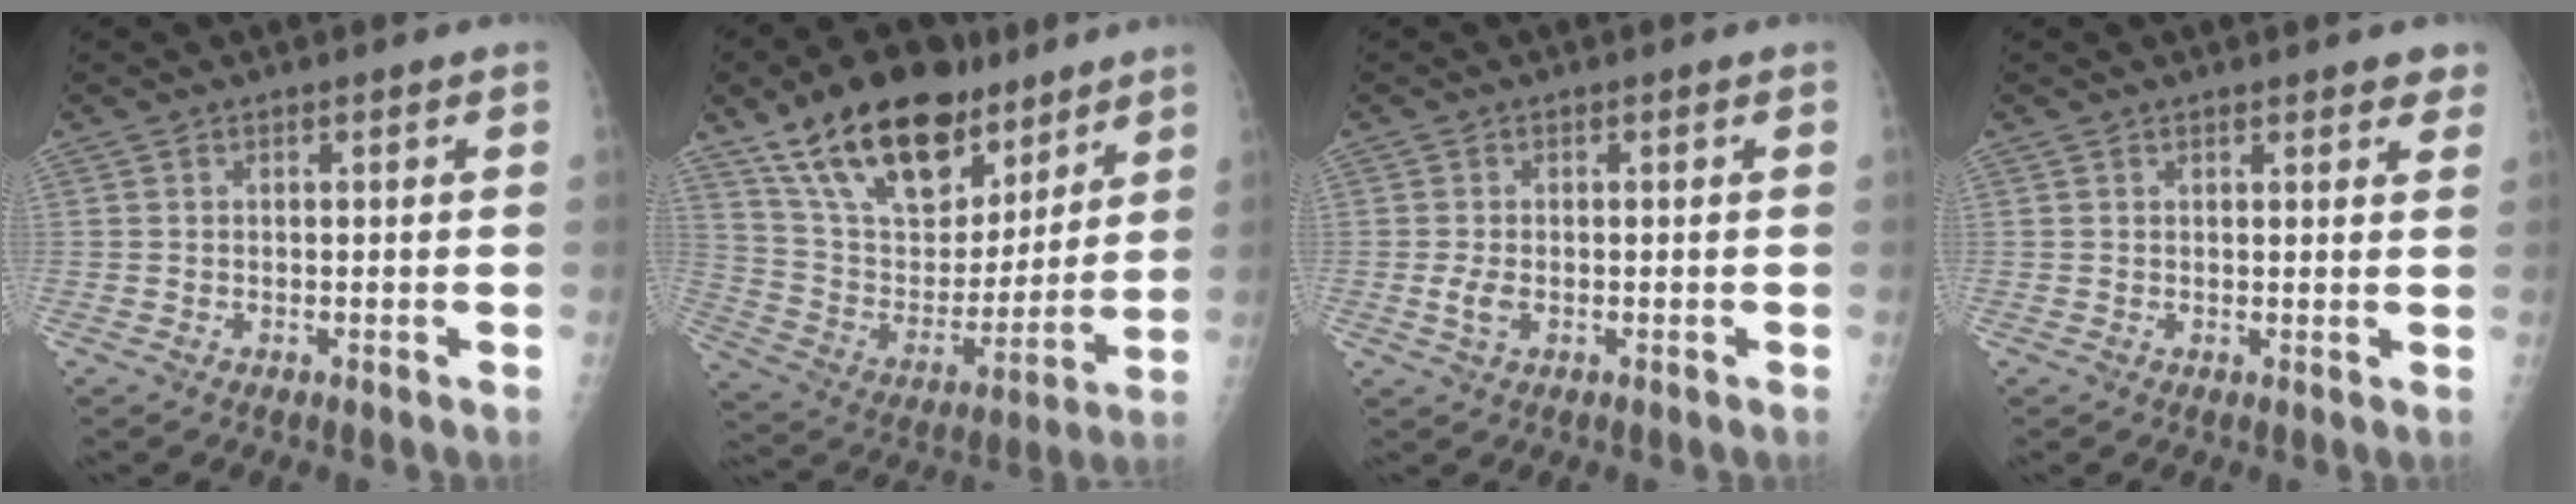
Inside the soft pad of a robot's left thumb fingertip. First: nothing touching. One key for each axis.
{"total": 23.7, "fx": 15.3, "fy": 12.4, "fz": 13.2, "tx": -0.188, "ty": -0.046, "tz": 0.274}
{"total": 2.4, "fx": -0.4, "fy": 1.4, "fz": 1.9, "tx": -0.041, "ty": -0.004, "tz": -0.008}
{"total": 3.3, "fx": 2.6, "fy": 1.2, "fz": 1.6, "tx": 0.008, "ty": -0.006, "tz": 0.027}